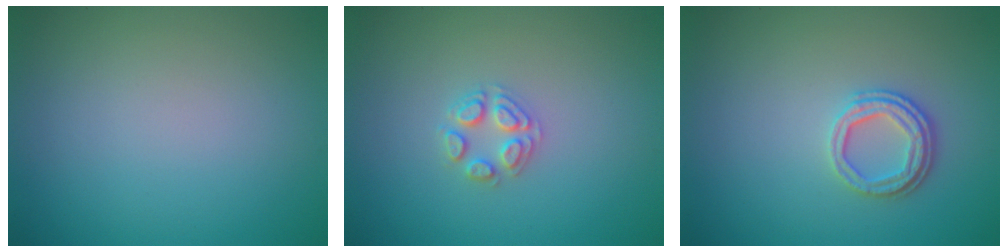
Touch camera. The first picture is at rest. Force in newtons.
{"total": 2.2, "press": 2.2, "slide": 0.2}
{"total": 2.5, "press": 2.1, "slide": 1.4}